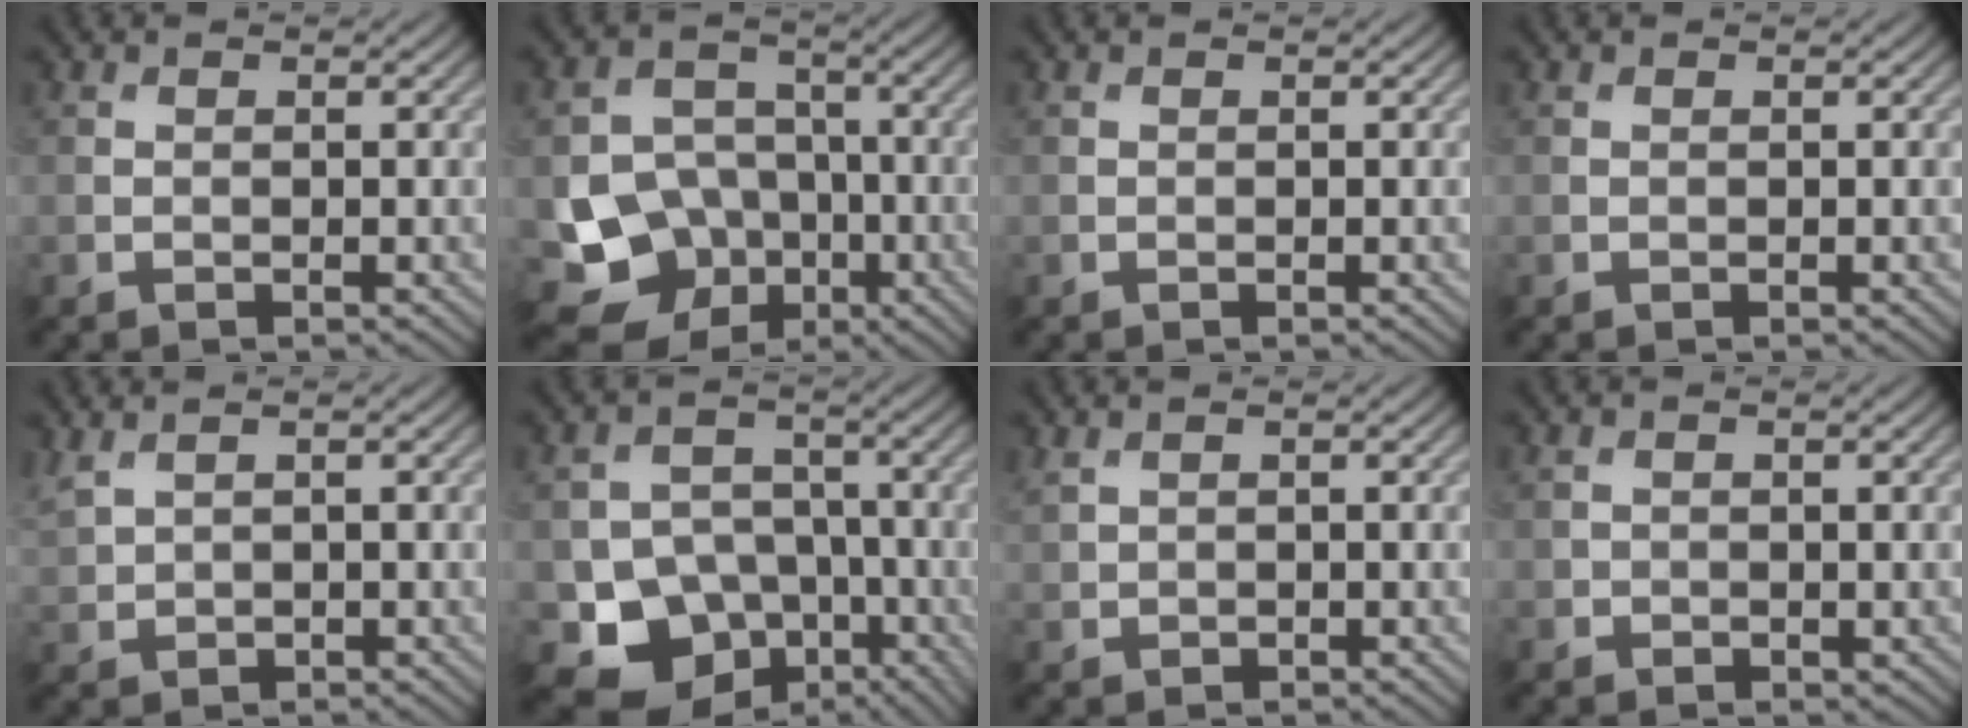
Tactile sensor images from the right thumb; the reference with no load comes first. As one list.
[{"total": 11.3, "force": [-5.2, 9.0, 4.6], "torque": [-0.100, -0.038, -0.093]}, {"total": 0.0}, {"total": 0.0}, {"total": 2.6, "force": [1.8, 1.1, 1.6], "torque": [-0.051, 0.009, 0.042]}, {"total": 10.2, "force": [-4.6, 8.1, 4.2], "torque": [-0.075, -0.030, -0.081]}, {"total": 1.3, "force": [0.9, 0.7, 0.7], "torque": [-0.022, 0.003, 0.025]}, {"total": 1.1, "force": [0.0, 1.1, 0.2], "torque": [-0.003, -0.008, -0.001]}]